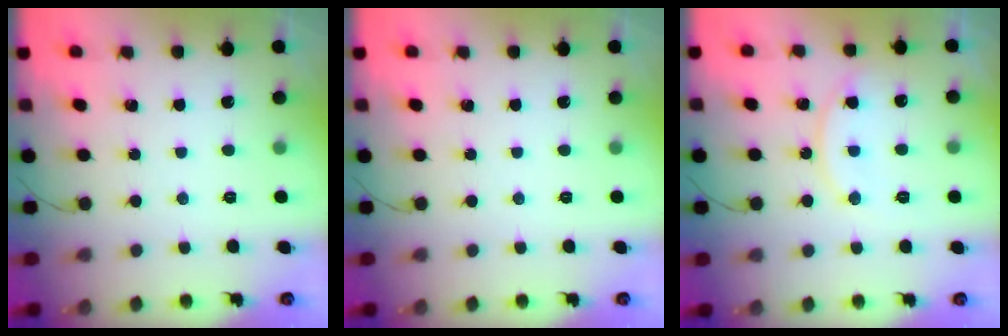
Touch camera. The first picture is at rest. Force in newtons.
{"total": 0.0}
{"total": 10.9, "press": 10.9, "slide": 0.7}